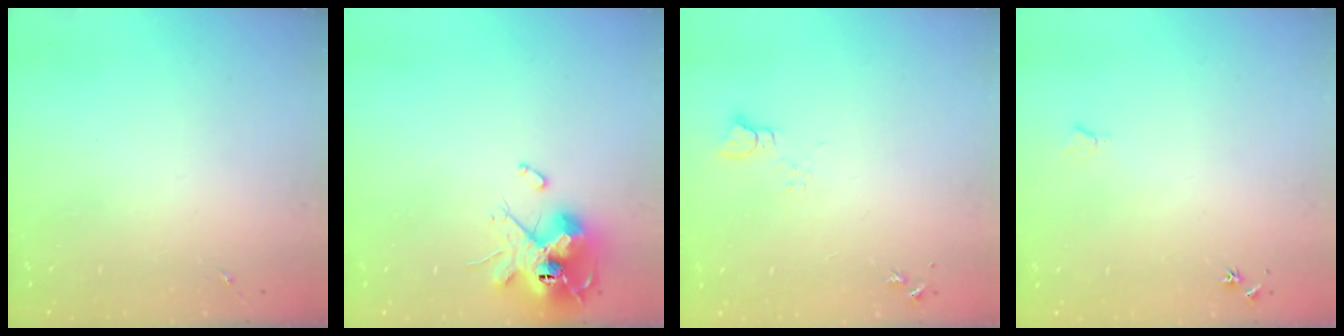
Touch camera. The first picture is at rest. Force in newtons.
{"total": 13.9, "press": 13.8, "slide": 1.3}
{"total": 3.5, "press": 3.5, "slide": 0.4}
{"total": 5.6, "press": 5.5, "slide": 0.7}